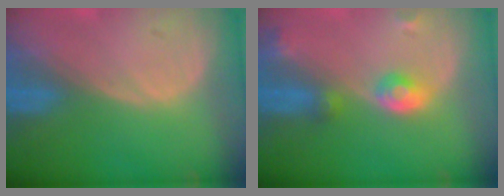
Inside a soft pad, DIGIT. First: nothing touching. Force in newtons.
{"total": 4.6, "press": 4.1, "slide": 2.0}